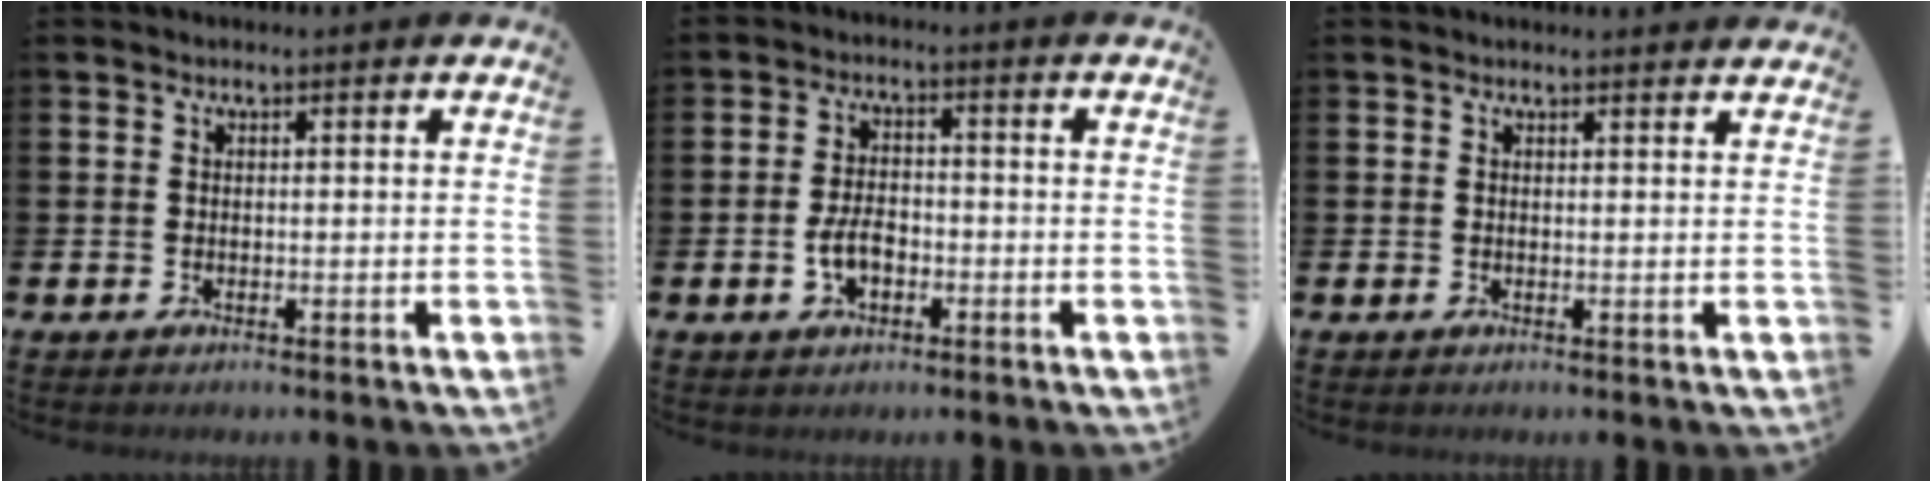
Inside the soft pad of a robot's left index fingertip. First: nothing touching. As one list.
[{"total": 4.0, "force": [-1.2, 2.4, 3.0], "torque": [-0.039, 0.000, -0.025]}, {"total": 0.9, "force": [0.9, 0.0, 0.1], "torque": [0.006, -0.003, 0.014]}]